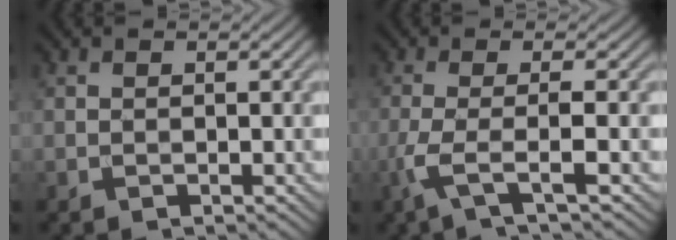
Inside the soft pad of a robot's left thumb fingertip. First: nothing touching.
{"total": 4.4, "force": [-1.7, 0.6, 4.1], "torque": [-0.078, -0.002, -0.053]}